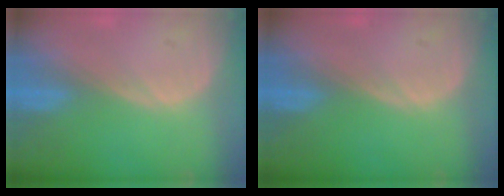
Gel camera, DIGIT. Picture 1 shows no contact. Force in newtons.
{"total": 0.0}